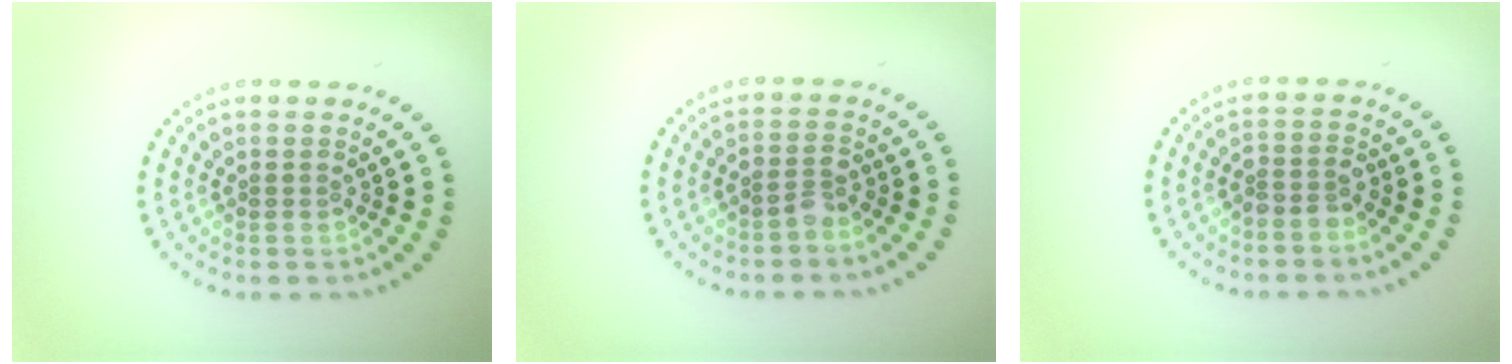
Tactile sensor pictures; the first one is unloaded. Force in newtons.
{"total": 1.6, "press": 1.4, "slide": 0.9}
{"total": 1.8, "press": 1.5, "slide": 1.0}